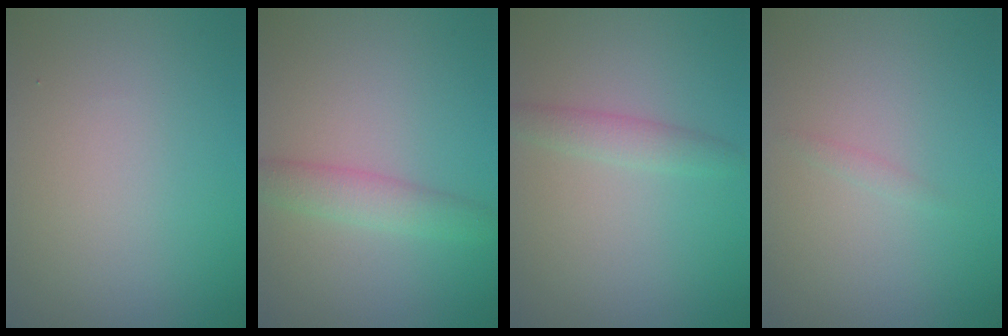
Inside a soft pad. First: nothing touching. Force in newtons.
{"total": 2.7, "press": 2.7, "slide": 0.0}
{"total": 1.9, "press": 1.9, "slide": 0.1}
{"total": 0.5, "press": 0.5, "slide": 0.1}